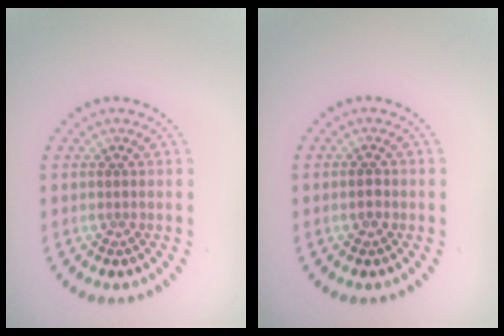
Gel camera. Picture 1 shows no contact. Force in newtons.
{"total": 1.0, "press": 1.0, "slide": 0.1}